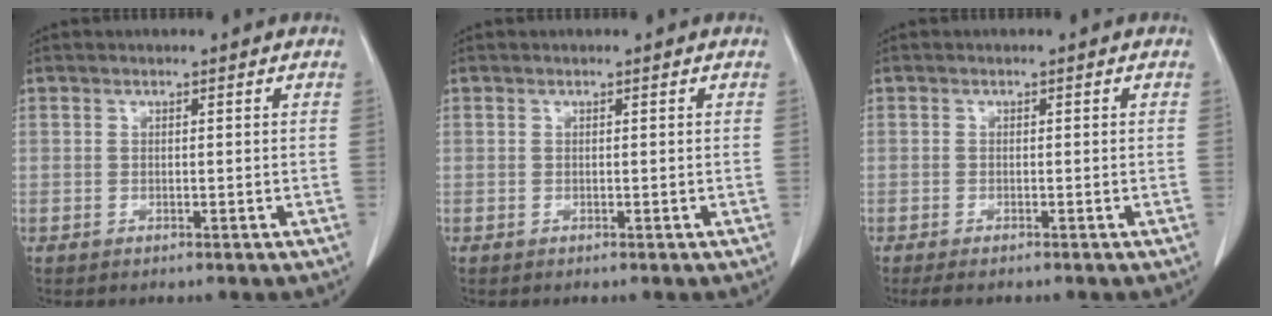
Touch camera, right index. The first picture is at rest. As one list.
[{"total": 0.0}, {"total": 2.3, "force": [-1.9, 0.5, 1.2], "torque": [-0.019, -0.006, -0.027]}]